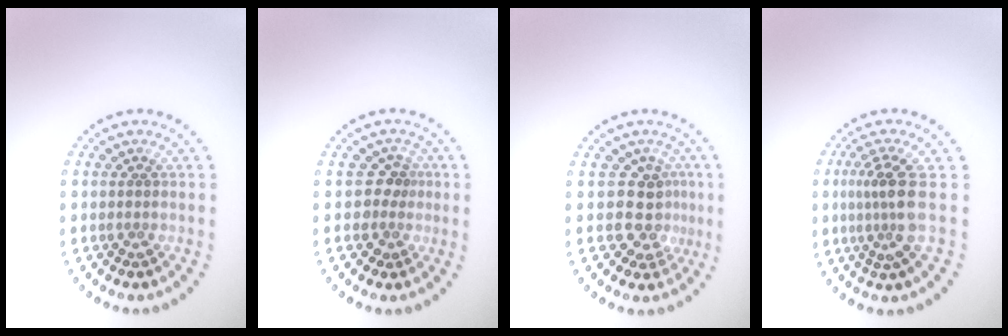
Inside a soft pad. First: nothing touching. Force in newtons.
{"total": 2.1, "press": 1.5, "slide": 1.4}
{"total": 3.4, "press": 2.7, "slide": 2.1}
{"total": 3.3, "press": 2.4, "slide": 2.3}